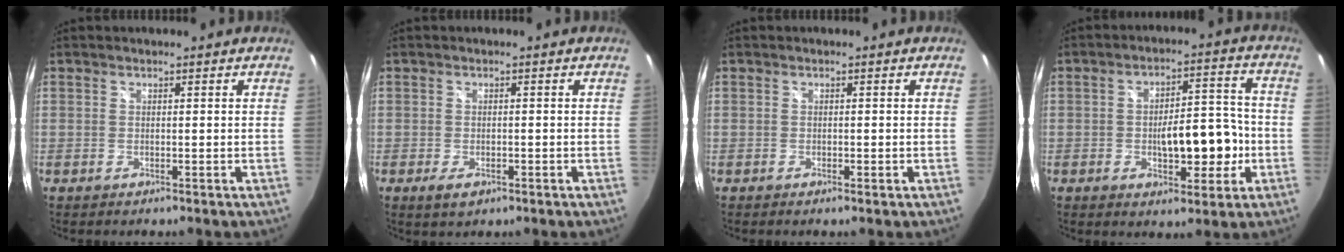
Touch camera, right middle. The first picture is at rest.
{"total": 2.8, "force": [-1.1, 1.5, 2.1], "torque": [-0.039, -0.008, -0.017]}
{"total": 0.5, "force": [0.0, 0.1, 0.5], "torque": [-0.006, 0.000, -0.001]}
{"total": 10.3, "force": [-2.2, 4.5, 9.0], "torque": [-0.144, 0.015, -0.019]}